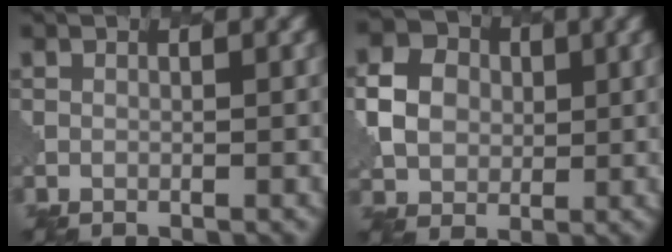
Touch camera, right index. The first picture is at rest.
{"total": 4.3, "force": [0.6, 3.8, 1.9], "torque": [-0.036, 0.010, 0.006]}